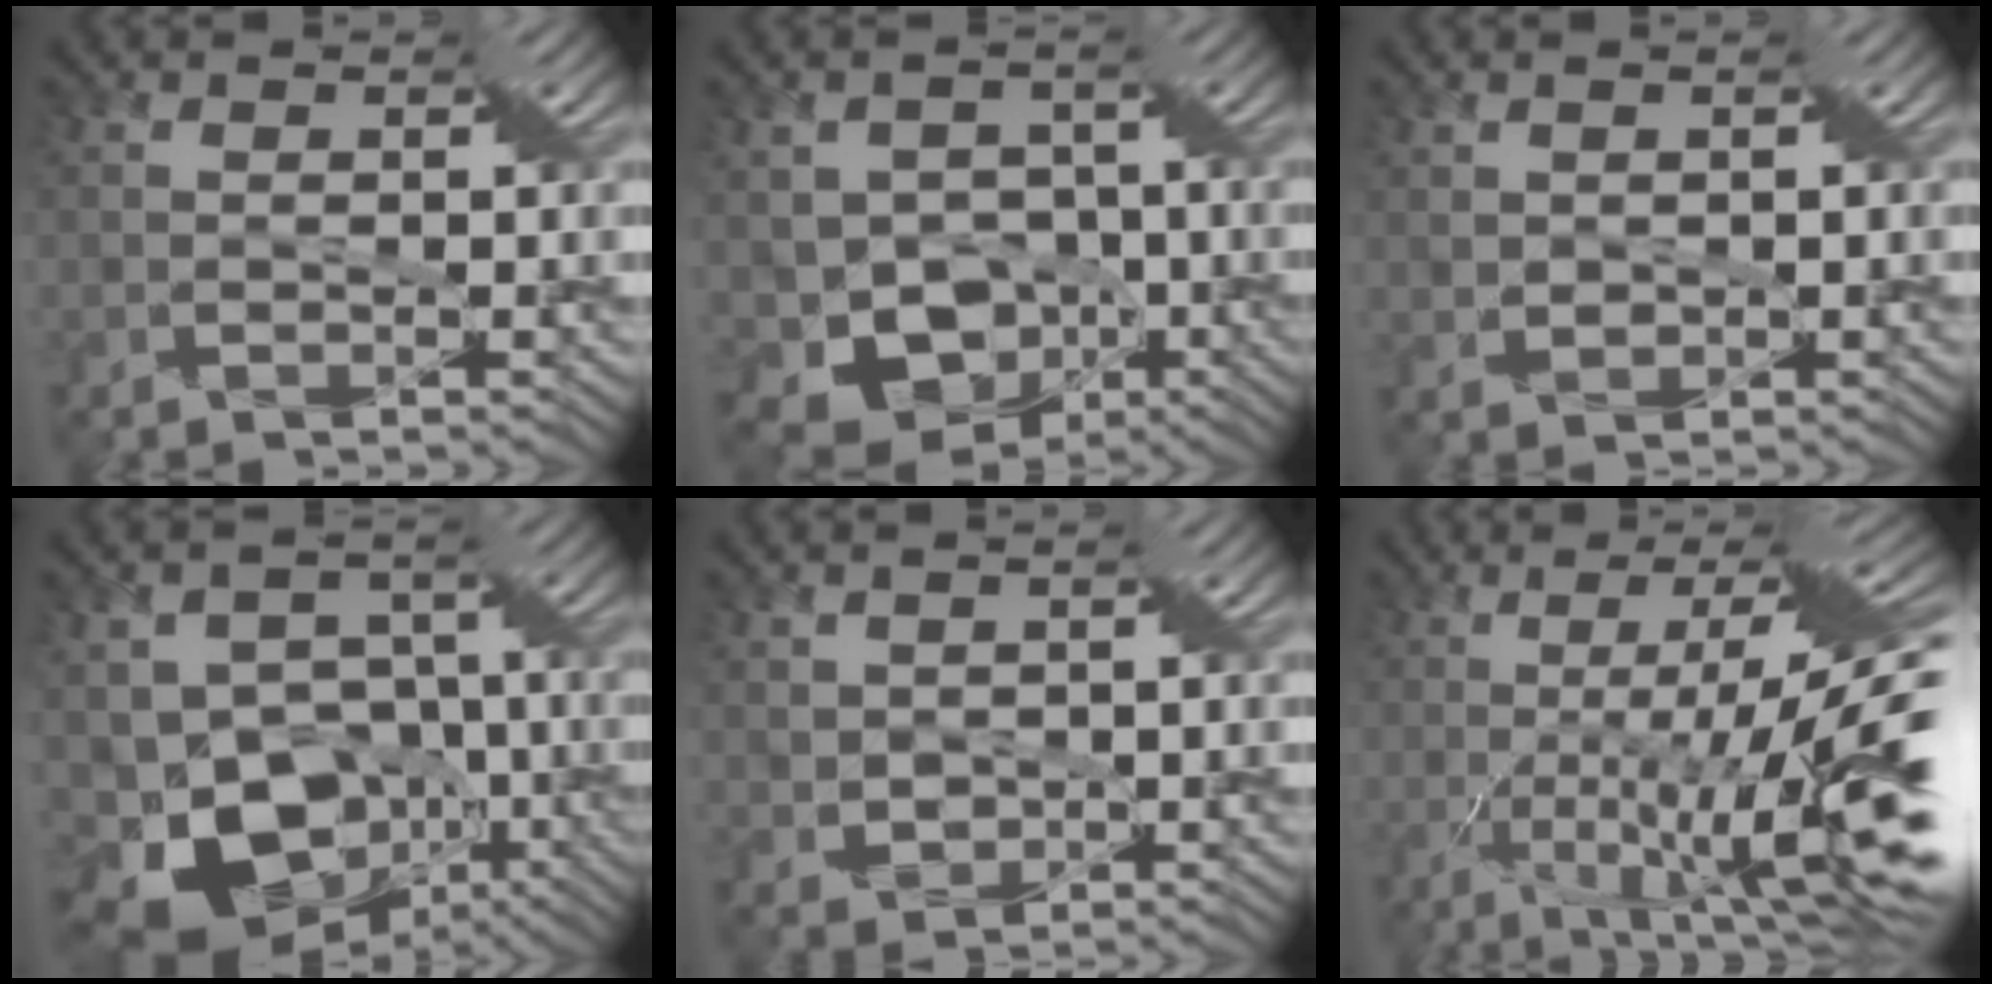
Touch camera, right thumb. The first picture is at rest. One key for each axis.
{"total": 9.4, "fx": -3.4, "fy": 7.8, "fz": 4.0, "tx": -0.111, "ty": -0.023, "tz": -0.056}
{"total": 1.0, "fx": 0.8, "fy": 0.5, "fz": 0.3, "tx": -0.029, "ty": -0.005, "tz": 0.026}
{"total": 15.3, "fx": -7.7, "fy": 10.3, "fz": 8.3, "tx": -0.202, "ty": -0.006, "tz": -0.104}
{"total": 2.1, "fx": 1.0, "fy": 1.7, "fz": 0.8, "tx": -0.049, "ty": -0.011, "tz": 0.024}
{"total": 15.4, "fx": -1.8, "fy": 1.7, "fz": 15.2, "tx": -0.244, "ty": 0.002, "tz": -0.012}